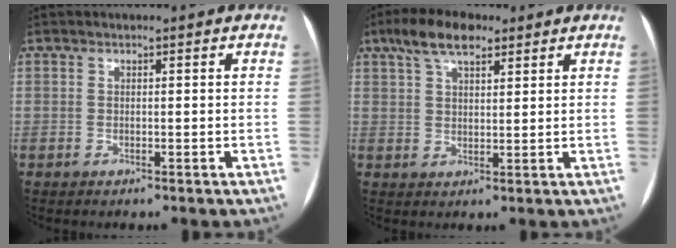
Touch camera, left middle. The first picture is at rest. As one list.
[{"total": 7.4, "force": [4.9, 2.7, 4.8], "torque": [-0.094, 0.022, 0.087]}]